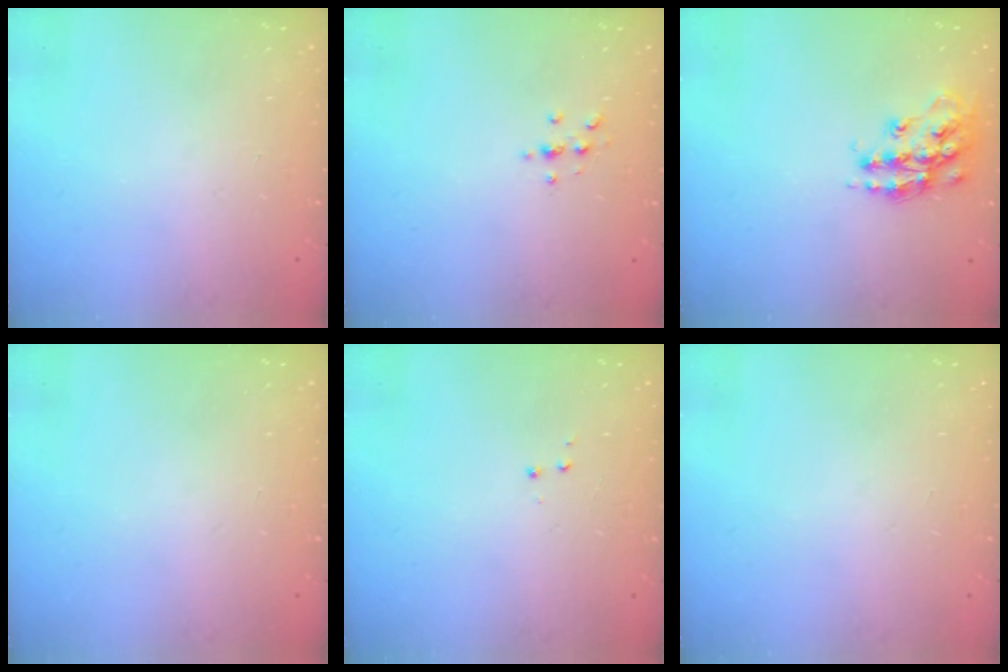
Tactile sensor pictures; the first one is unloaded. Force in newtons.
{"total": 2.1, "press": 2.1, "slide": 0.2}
{"total": 14.4, "press": 14.3, "slide": 1.0}
{"total": 0.0}
{"total": 3.6, "press": 3.6, "slide": 0.5}
{"total": 0.0}